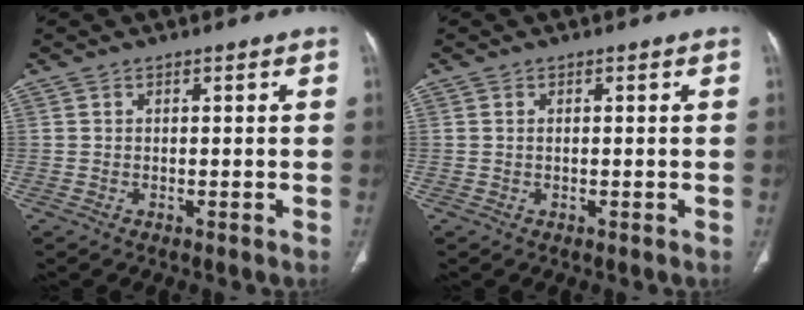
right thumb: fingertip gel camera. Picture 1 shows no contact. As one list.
[{"total": 0.0}]